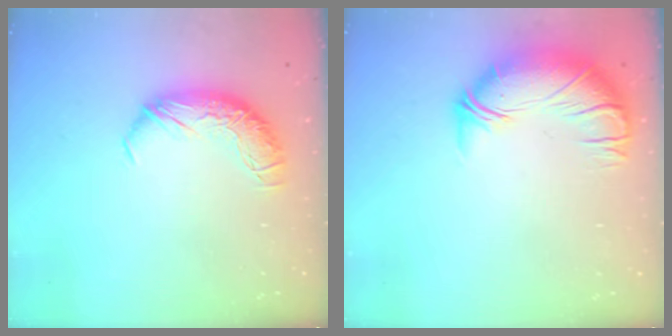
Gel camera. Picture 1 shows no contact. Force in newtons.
{"total": 2.7, "press": 0.3, "slide": 2.7}